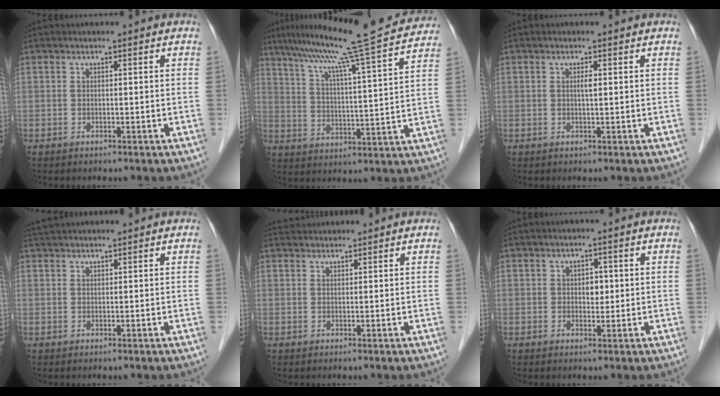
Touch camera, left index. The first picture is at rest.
{"total": 18.7, "force": [15.9, -1.5, 9.6], "torque": [-0.164, -0.006, 0.221]}
{"total": 1.0, "force": [-0.1, 0.0, 1.0], "torque": [-0.019, -0.003, -0.005]}
{"total": 3.9, "force": [3.6, 0.3, 1.5], "torque": [-0.019, 0.035, 0.062]}
{"total": 2.1, "force": [2.1, 0.1, -0.1], "torque": [-0.005, 0.022, 0.042]}
{"total": 1.9, "force": [-0.1, 1.3, 1.4], "torque": [-0.018, -0.003, -0.003]}